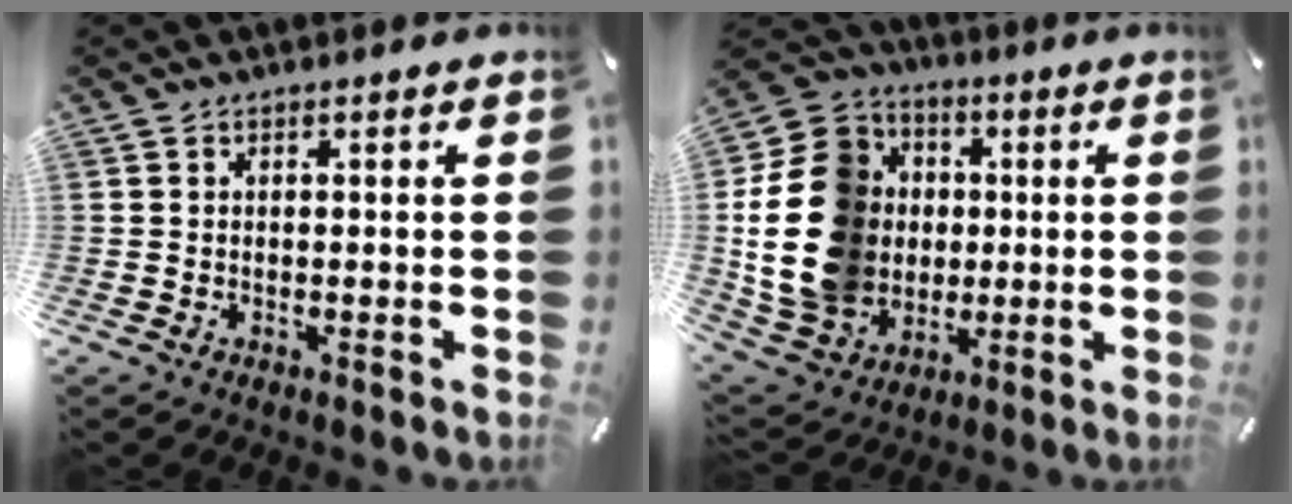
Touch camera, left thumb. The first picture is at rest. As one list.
[{"total": 19.3, "force": [-0.6, 16.8, 9.4], "torque": [-0.200, 0.012, -0.008]}]